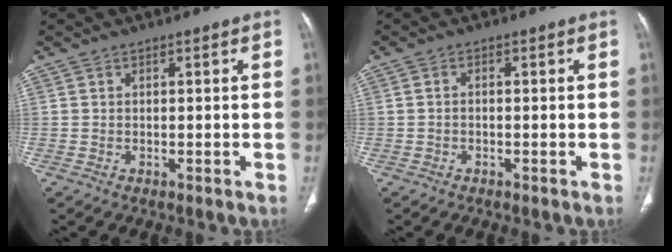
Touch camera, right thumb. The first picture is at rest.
{"total": 1.0, "force": [-0.3, 0.7, 0.7], "torque": [-0.011, 0.004, -0.007]}